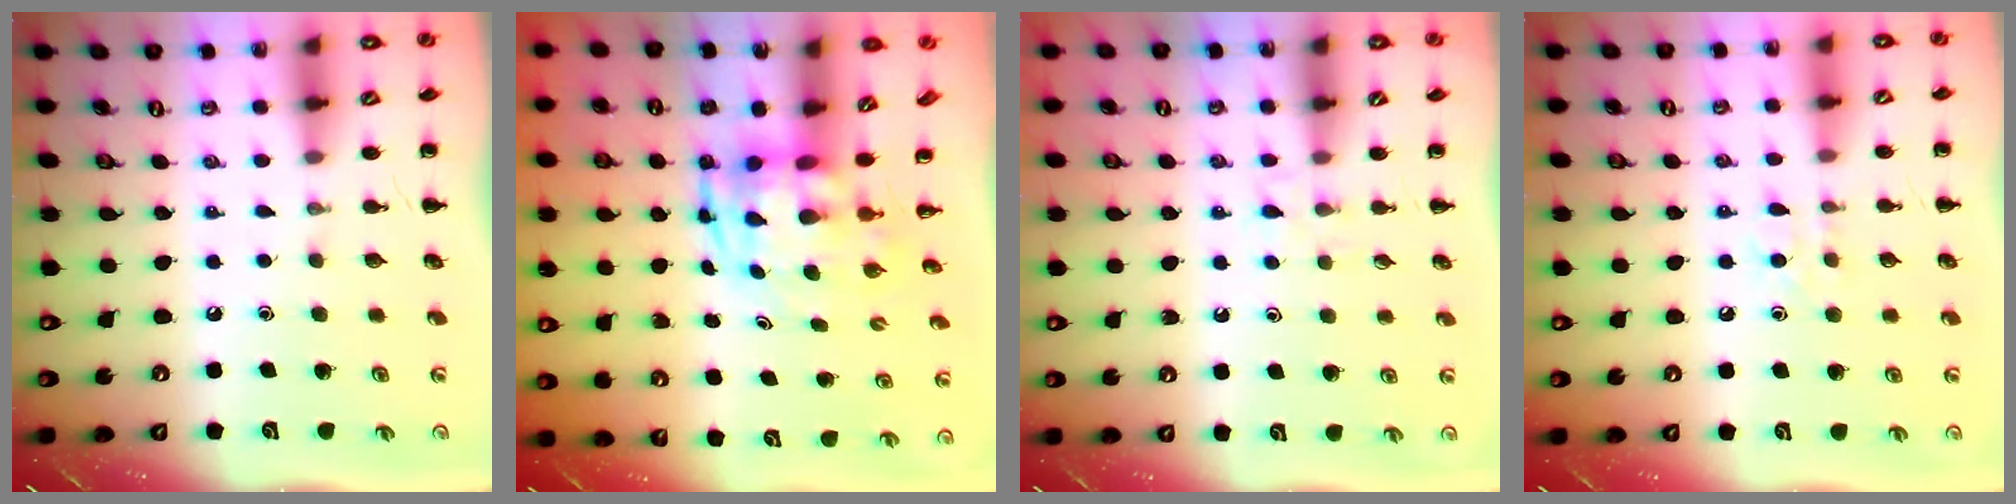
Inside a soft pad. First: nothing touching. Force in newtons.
{"total": 3.1, "press": 2.9, "slide": 1.0}
{"total": 3.3, "press": 3.0, "slide": 1.3}
{"total": 4.6, "press": 4.5, "slide": 1.1}